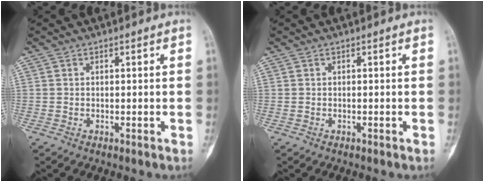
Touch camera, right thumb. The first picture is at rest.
{"total": 0.0}